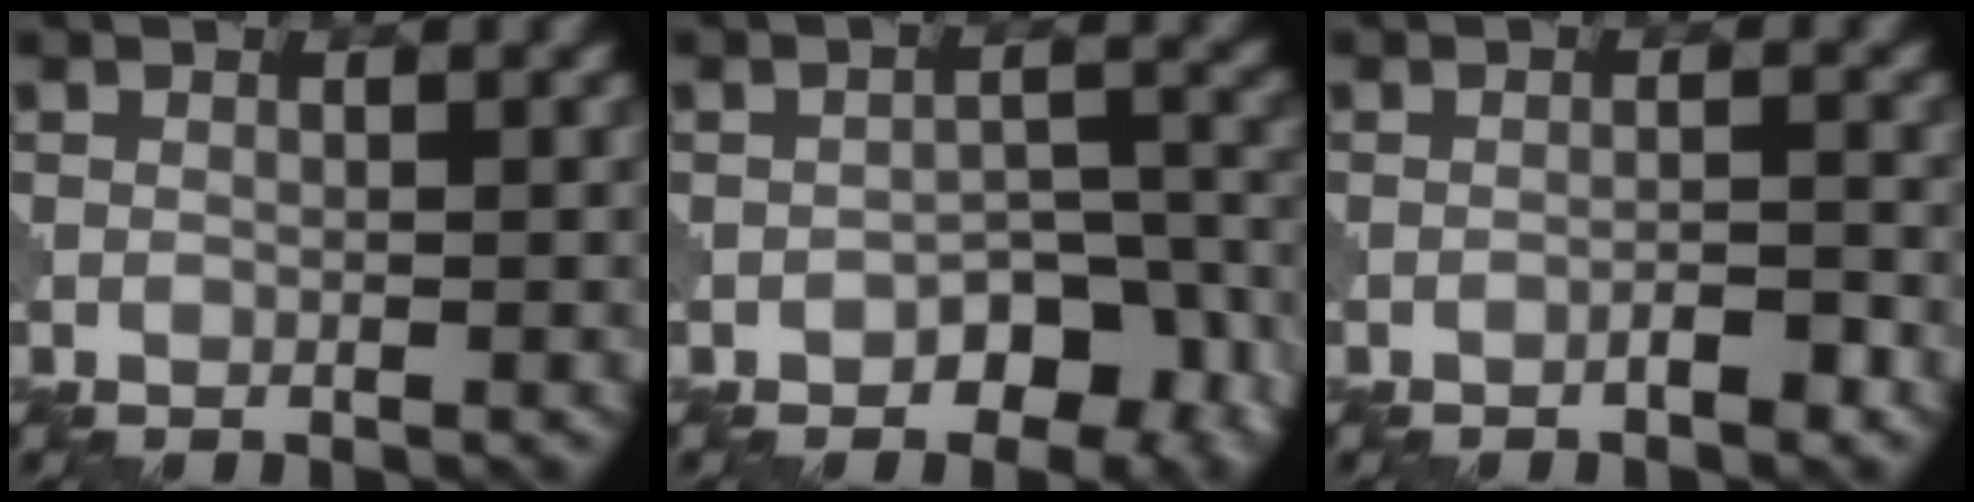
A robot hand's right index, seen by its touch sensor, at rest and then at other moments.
{"total": 5.8, "force": [-3.2, 3.4, 3.4], "torque": [-0.031, -0.001, -0.046]}
{"total": 1.7, "force": [-1.1, 0.2, 1.2], "torque": [-0.016, 0.006, -0.021]}